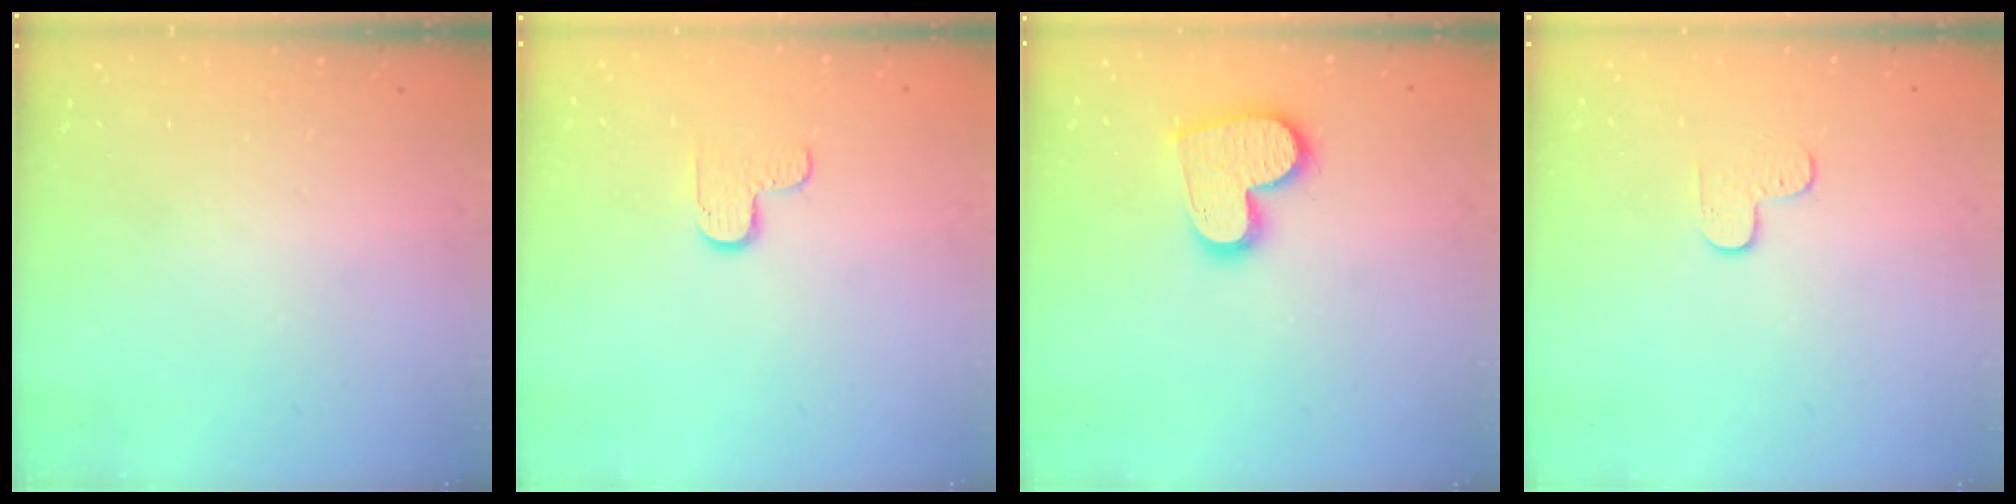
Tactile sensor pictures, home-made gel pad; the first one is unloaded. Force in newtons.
{"total": 5.7, "press": 5.7, "slide": 0.5}
{"total": 15.2, "press": 15.1, "slide": 1.2}
{"total": 5.5, "press": 5.5, "slide": 0.5}